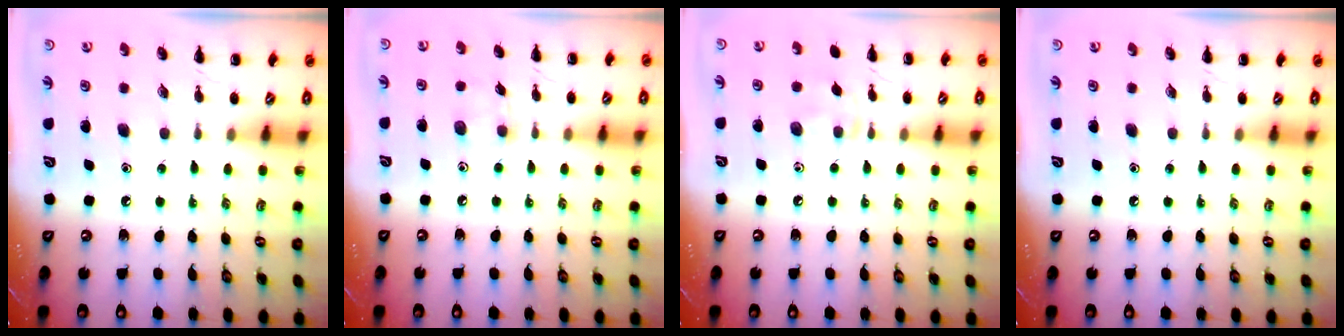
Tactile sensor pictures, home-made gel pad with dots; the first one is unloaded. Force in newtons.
{"total": 3.8, "press": 3.6, "slide": 1.2}
{"total": 4.4, "press": 4.2, "slide": 1.4}
{"total": 0.0}